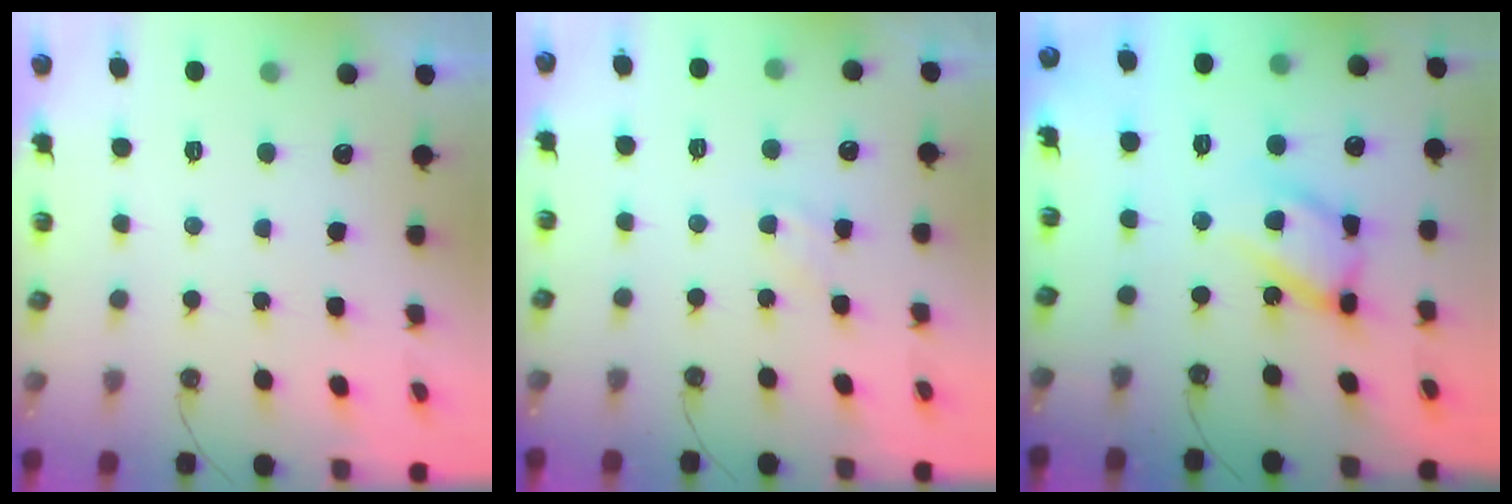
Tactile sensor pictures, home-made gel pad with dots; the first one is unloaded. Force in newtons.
{"total": 5.6, "press": 5.6, "slide": 0.7}
{"total": 15.3, "press": 15.2, "slide": 1.9}